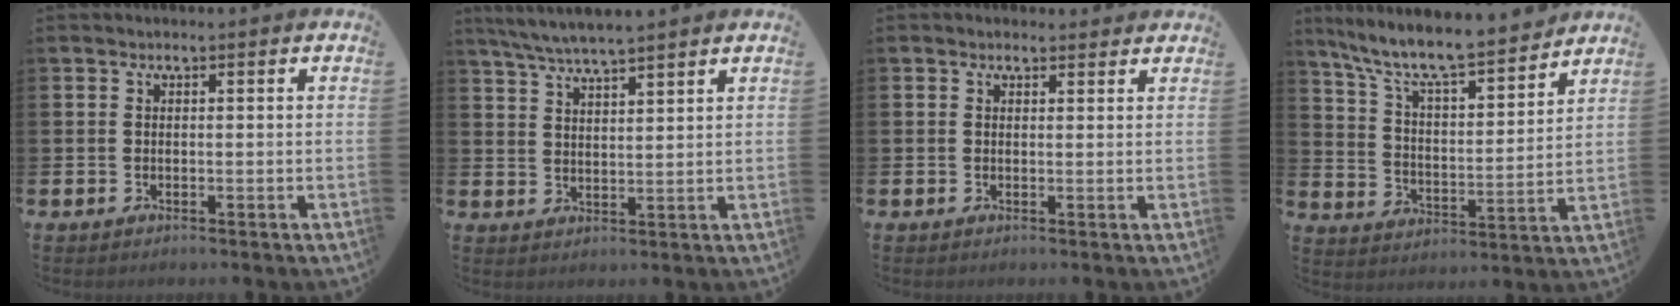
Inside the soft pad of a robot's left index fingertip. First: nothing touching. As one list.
[{"total": 5.0, "force": [4.8, -0.1, 1.5], "torque": [-0.049, -0.016, 0.087]}, {"total": 1.1, "force": [0.9, 0.5, 0.1], "torque": [0.005, 0.004, 0.015]}, {"total": 9.4, "force": [8.5, 1.2, 3.7], "torque": [-0.105, -0.064, 0.144]}]